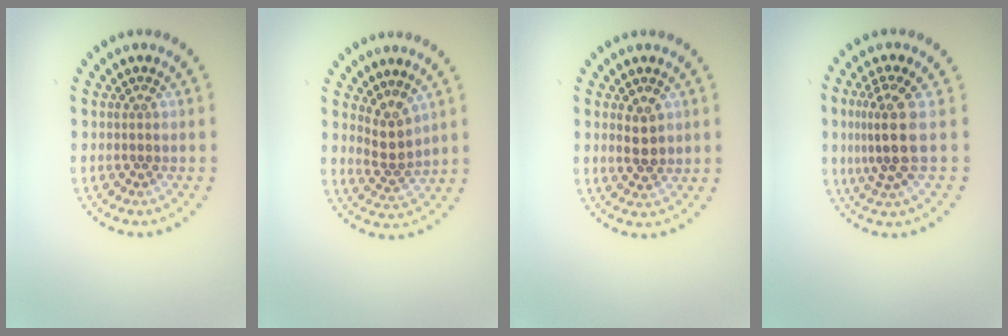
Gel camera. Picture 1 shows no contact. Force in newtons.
{"total": 2.4, "press": 1.9, "slide": 1.5}
{"total": 2.4, "press": 2.4, "slide": 0.4}
{"total": 3.9, "press": 3.1, "slide": 2.4}